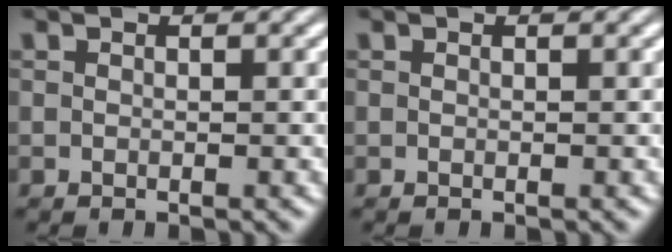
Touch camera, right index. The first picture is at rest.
{"total": 0.0}